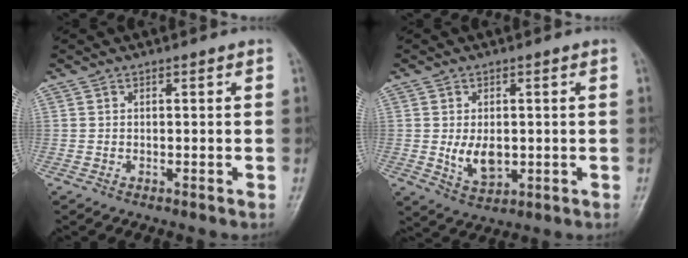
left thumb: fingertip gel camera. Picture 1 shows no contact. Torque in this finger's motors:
{"motor_torque": [0.06, 0.08, 0.26, 0.03, 0.01]}